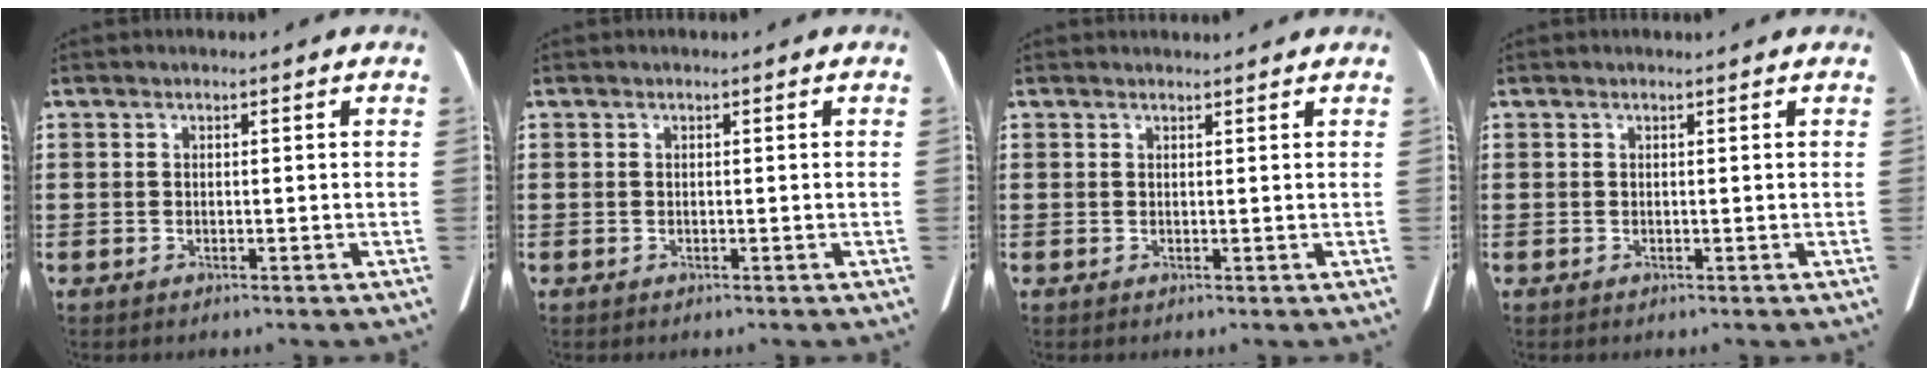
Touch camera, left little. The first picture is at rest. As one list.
[{"total": 0.0}, {"total": 0.8, "force": [0.8, 0.1, 0.1], "torque": [0.004, -0.002, 0.012]}, {"total": 0.0}]